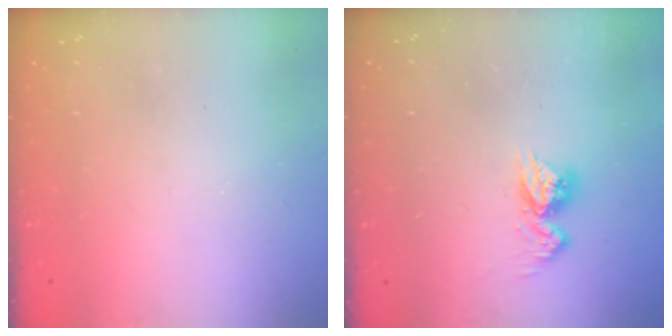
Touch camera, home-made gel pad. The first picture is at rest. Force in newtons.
{"total": 9.5, "press": 9.5, "slide": 0.9}